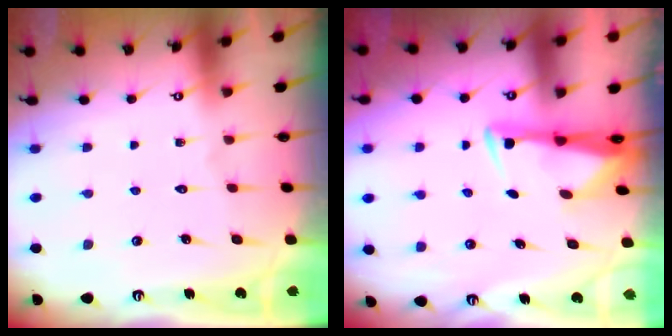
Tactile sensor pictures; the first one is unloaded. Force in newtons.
{"total": 2.9, "press": 2.8, "slide": 0.9}